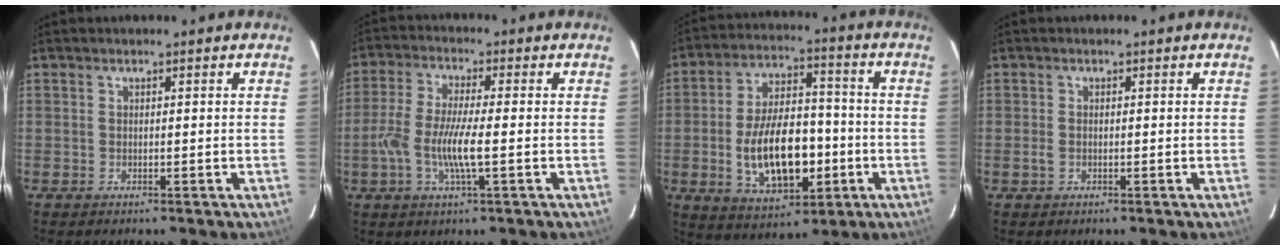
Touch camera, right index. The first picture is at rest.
{"total": 8.9, "force": [-2.1, 1.4, 8.5], "torque": [-0.174, -0.004, -0.044]}
{"total": 16.4, "force": [-3.6, 8.4, 13.6], "torque": [-0.261, 0.008, -0.043]}
{"total": 1.3, "force": [-0.4, 0.8, 1.0], "torque": [-0.023, 0.000, -0.007]}